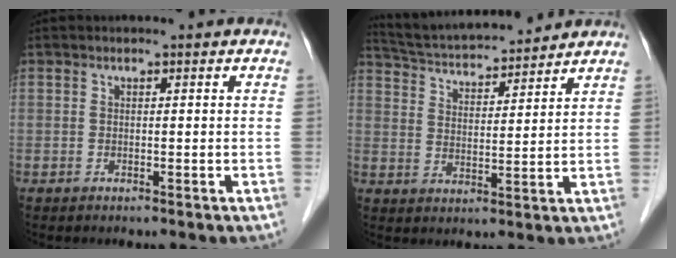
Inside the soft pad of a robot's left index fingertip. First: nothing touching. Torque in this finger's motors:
{"motor_torque": [0.13, 0.00, 0.05, 0.02]}